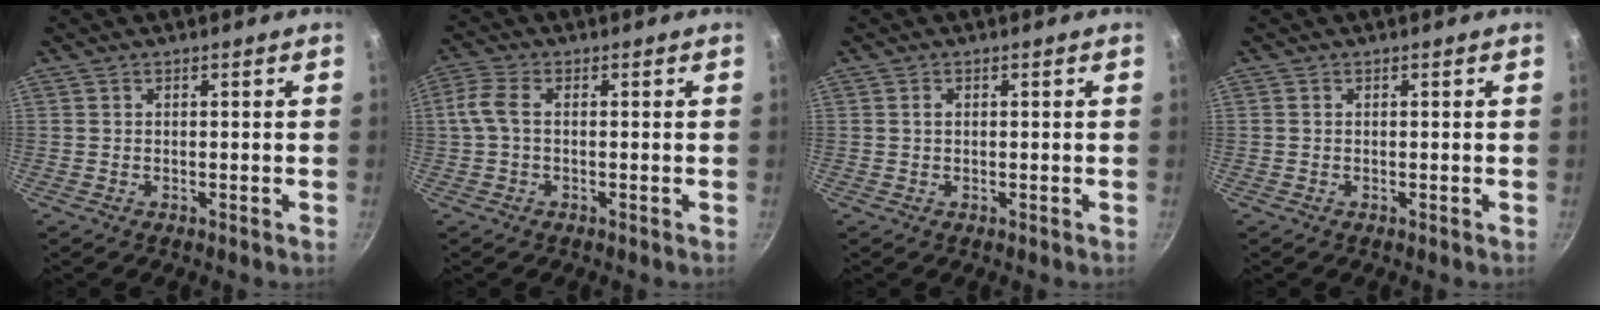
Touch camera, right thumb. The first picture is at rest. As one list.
[{"total": 4.3, "force": [0.0, 2.4, 3.6], "torque": [-0.087, 0.015, -0.009]}, {"total": 0.8, "force": [0.1, 0.6, 0.5], "torque": [-0.009, 0.003, 0.002]}, {"total": 0.0}]